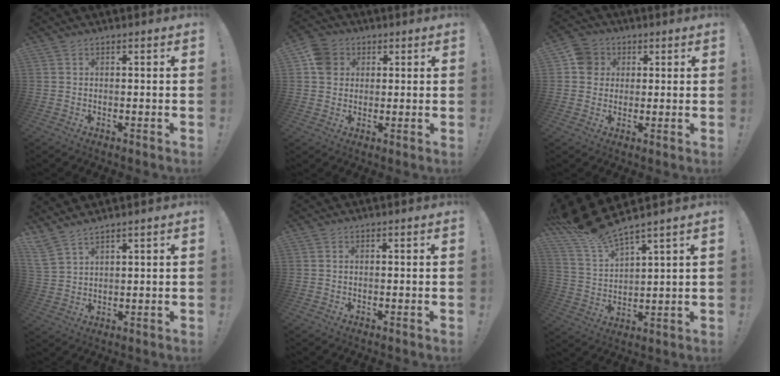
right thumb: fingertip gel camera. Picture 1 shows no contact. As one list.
[{"total": 6.4, "force": [1.9, 5.6, 2.5], "torque": [-0.035, 0.007, 0.039]}, {"total": 7.0, "force": [1.7, 6.4, 2.3], "torque": [-0.035, 0.008, 0.036]}, {"total": 5.6, "force": [4.9, 1.3, 2.4], "torque": [-0.055, -0.023, 0.096]}, {"total": 0.0}, {"total": 10.7, "force": [9.8, 1.0, 4.2], "torque": [-0.117, -0.067, 0.178]}]